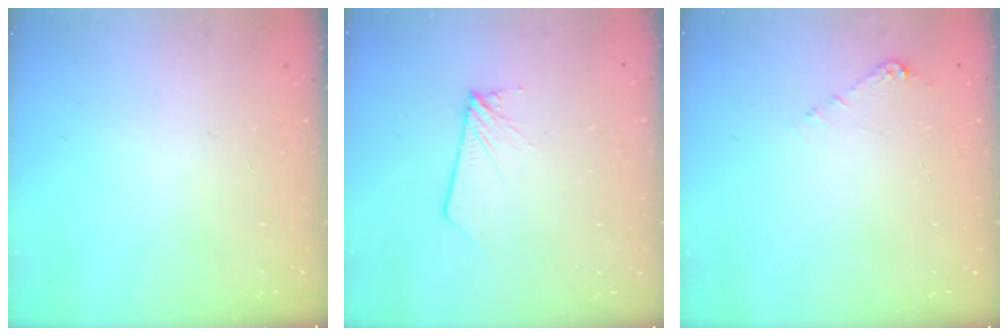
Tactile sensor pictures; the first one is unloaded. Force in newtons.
{"total": 2.1, "press": 2.1, "slide": 0.2}
{"total": 5.8, "press": 5.8, "slide": 0.8}